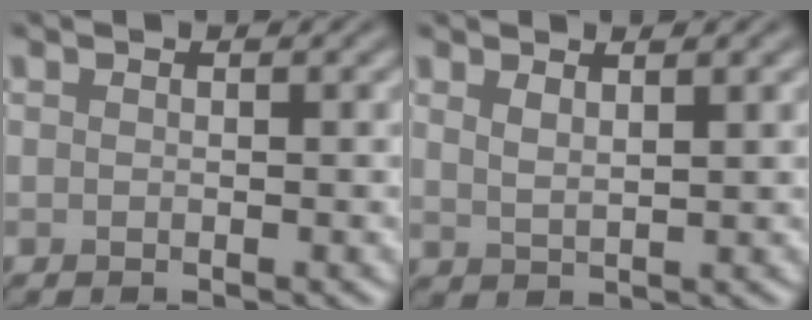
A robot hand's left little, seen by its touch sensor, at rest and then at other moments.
{"total": 1.9, "force": [1.3, 0.5, 1.2], "torque": [-0.021, 0.000, 0.024]}